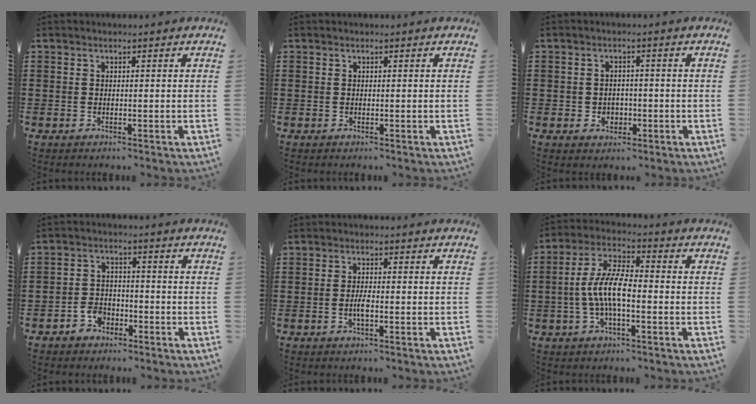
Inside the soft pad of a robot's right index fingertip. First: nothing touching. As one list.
[{"total": 0.0}, {"total": 2.1, "force": [-0.6, 1.9, 0.7], "torque": [-0.021, 0.004, -0.016]}, {"total": 3.8, "force": [-2.4, 2.3, 1.8], "torque": [-0.049, 0.000, -0.050]}, {"total": 2.4, "force": [-0.7, 0.4, 2.3], "torque": [-0.051, -0.003, -0.014]}, {"total": 8.1, "force": [-1.6, 2.6, 7.5], "torque": [-0.170, -0.010, -0.037]}]